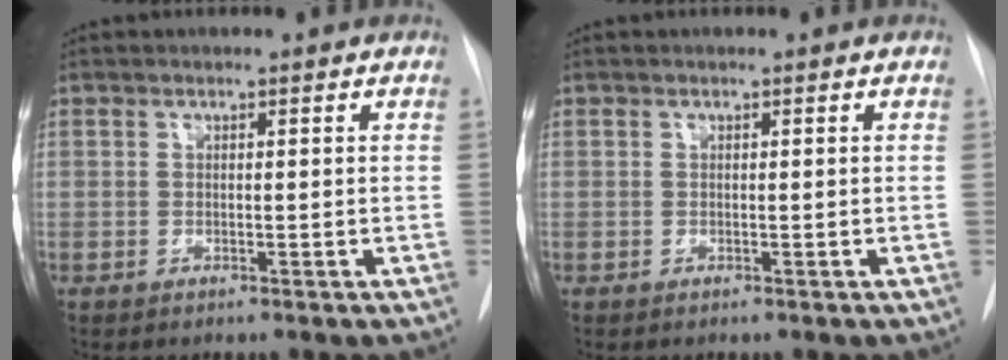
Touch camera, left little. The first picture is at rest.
{"total": 0.0}